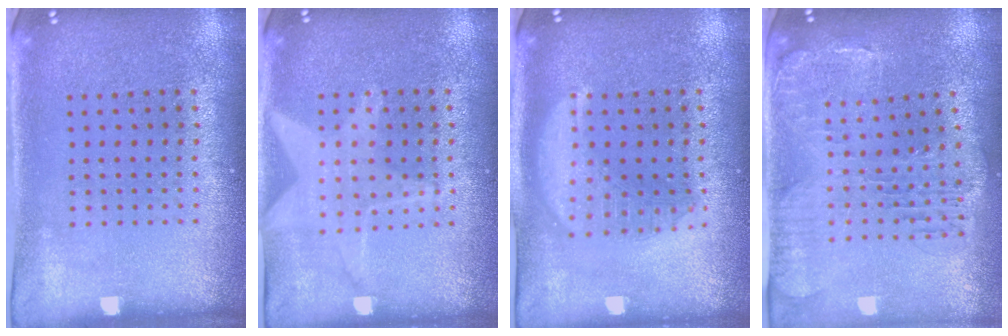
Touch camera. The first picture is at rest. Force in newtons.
{"total": 1.2, "press": 1.2, "slide": 0.3}
{"total": 2.9, "press": 2.9, "slide": 0.3}
{"total": 1.5, "press": 1.4, "slide": 0.4}